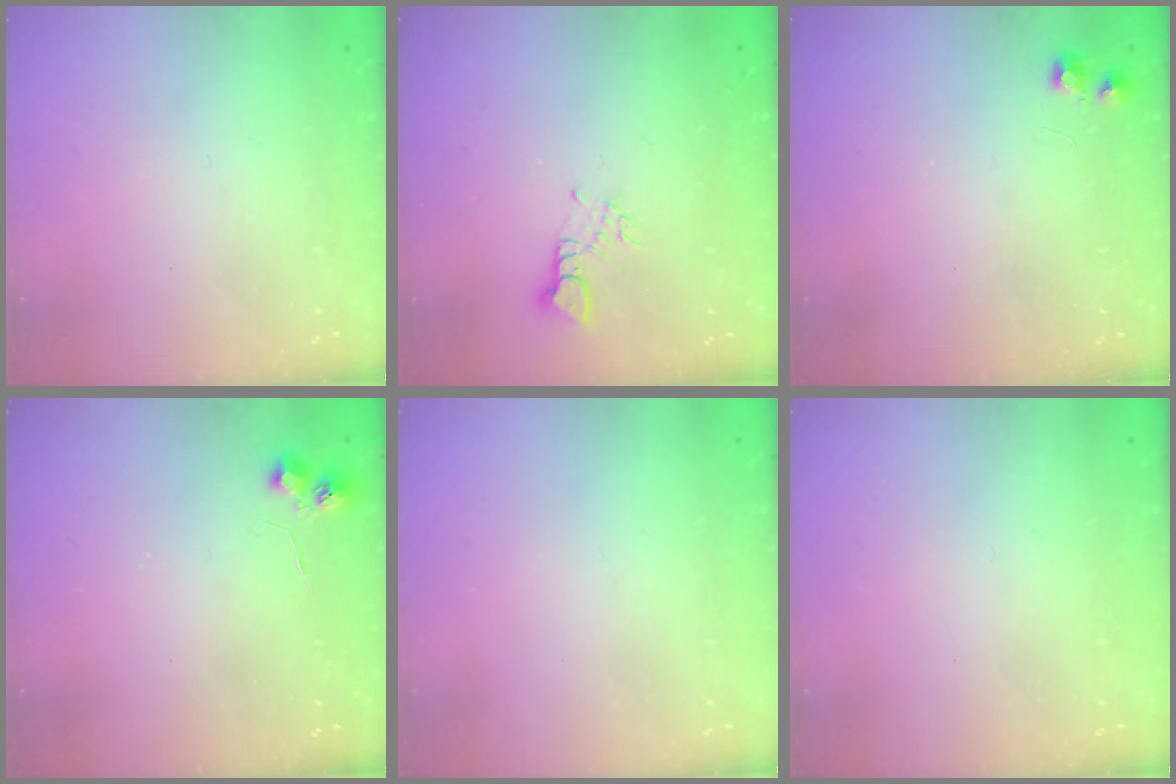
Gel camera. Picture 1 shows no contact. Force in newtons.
{"total": 2.9, "press": 2.9, "slide": 0.1}
{"total": 4.3, "press": 4.2, "slide": 0.6}
{"total": 6.1, "press": 6.1, "slide": 0.7}
{"total": 0.0}
{"total": 0.0}